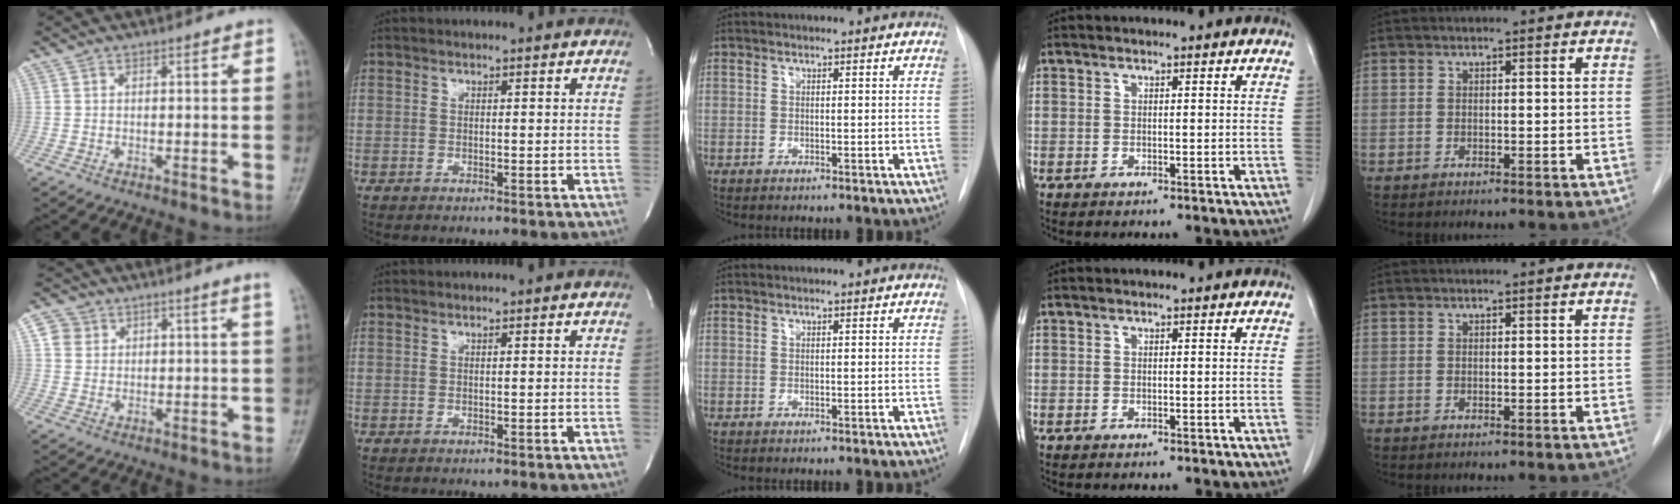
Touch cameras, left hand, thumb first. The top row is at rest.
{"thumb": {"total": 5.6, "force": [3.9, 2.8, 3.0], "torque": [-0.027, -0.022, 0.060]}}